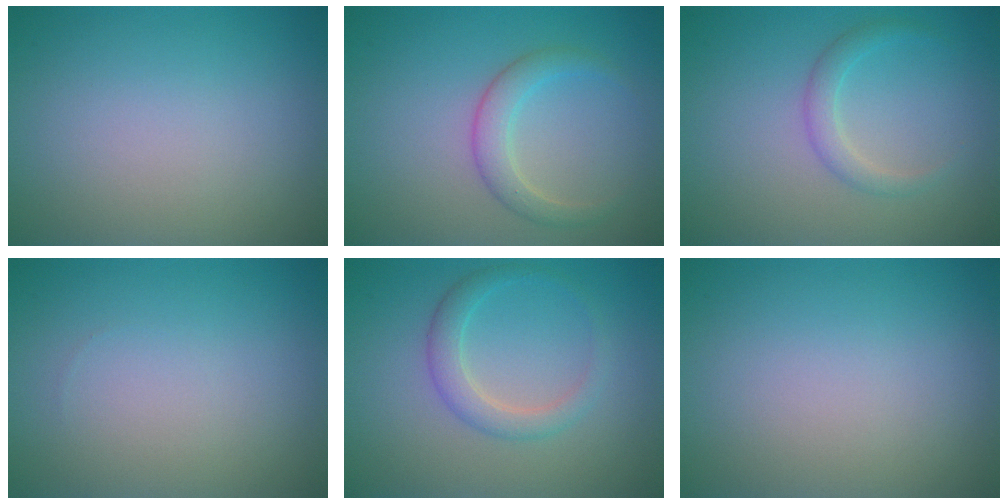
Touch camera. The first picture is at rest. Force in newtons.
{"total": 2.5, "press": 2.5, "slide": 0.2}
{"total": 1.7, "press": 1.7, "slide": 0.1}
{"total": 0.0}
{"total": 2.4, "press": 2.4, "slide": 0.1}
{"total": 0.0}